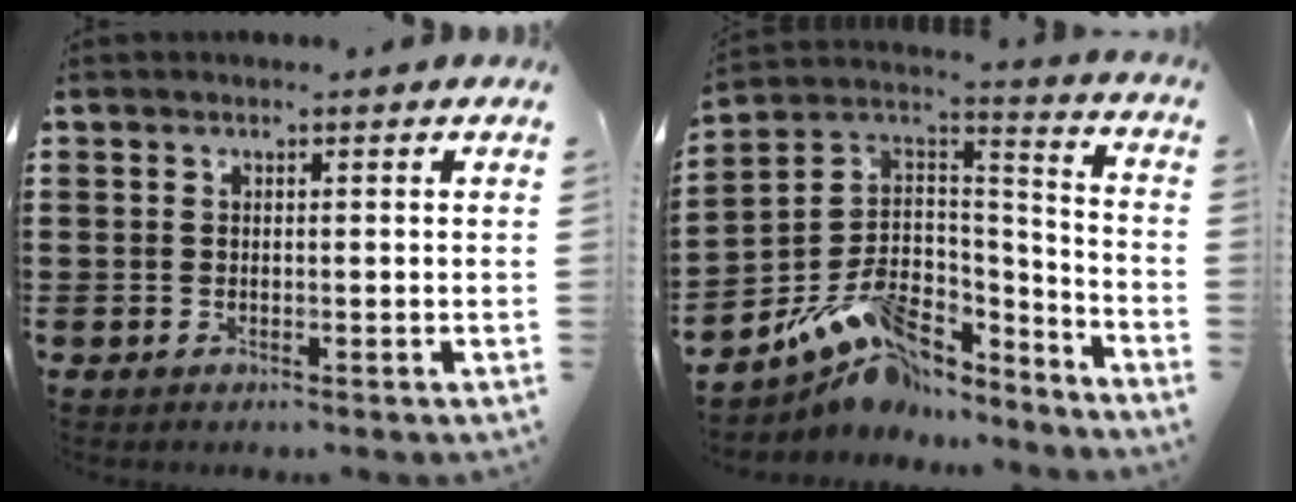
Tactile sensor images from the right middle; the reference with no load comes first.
{"total": 9.4, "force": [-6.1, 5.9, 4.2], "torque": [-0.099, 0.007, -0.117]}